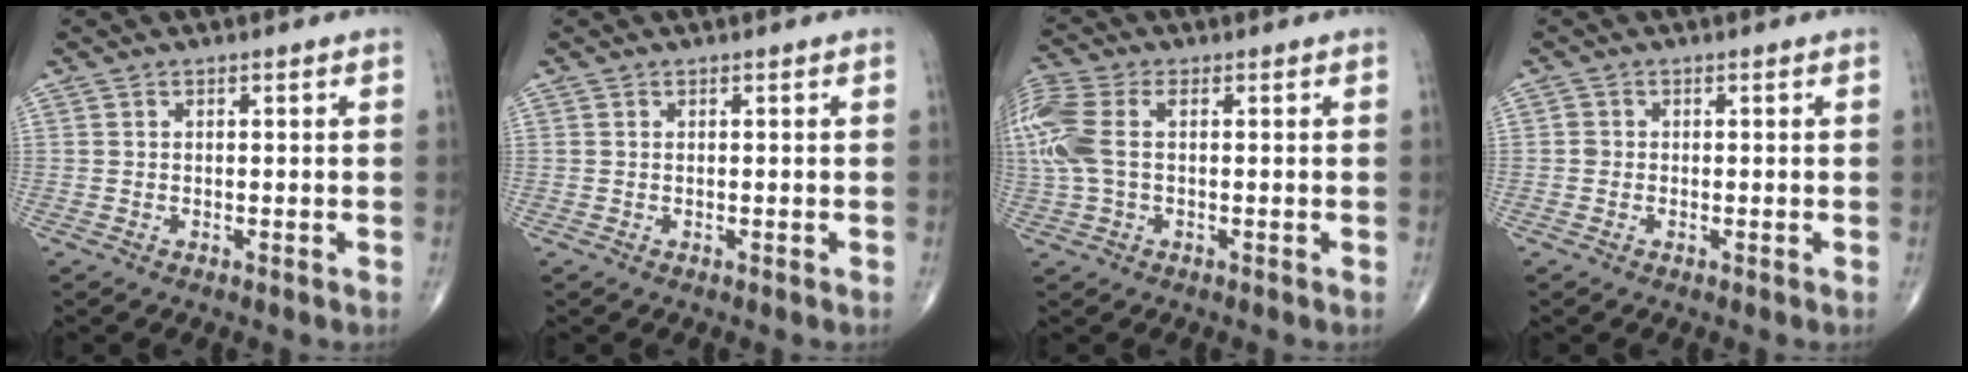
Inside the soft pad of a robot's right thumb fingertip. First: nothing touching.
{"total": 0.0}
{"total": 11.3, "force": [1.6, 6.6, 9.0], "torque": [-0.258, 0.021, 0.032]}
{"total": 0.9, "force": [-0.1, 0.9, 0.3], "torque": [0.000, 0.002, -0.003]}